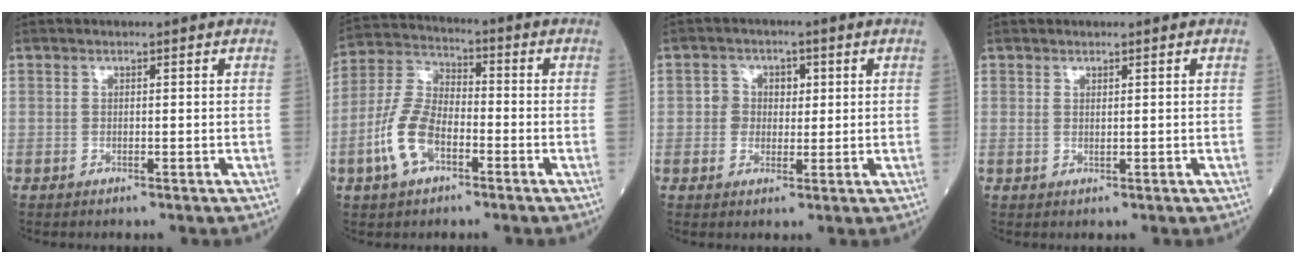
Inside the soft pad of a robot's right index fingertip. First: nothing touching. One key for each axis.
{"total": 9.7, "fx": -3.8, "fy": 4.8, "fz": 7.5, "tx": -0.179, "ty": 0.011, "tz": -0.080}
{"total": 3.7, "fx": 0.5, "fy": 3.3, "fz": 1.5, "tx": -0.016, "ty": 0.012, "tz": 0.007}
{"total": 0.6, "fx": 0.5, "fy": 0.1, "fz": 0.3, "tx": -0.009, "ty": -0.003, "tz": 0.009}